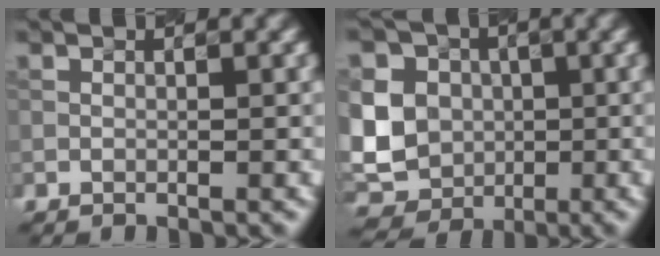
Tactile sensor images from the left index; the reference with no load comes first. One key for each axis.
{"total": 9.1, "fx": 0.6, "fy": 8.1, "fz": 4.2, "tx": -0.099, "ty": 0.013, "tz": -0.012}